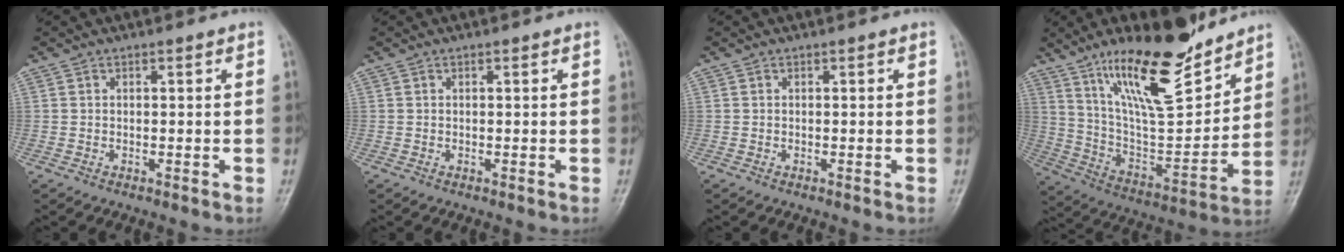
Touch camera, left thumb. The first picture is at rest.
{"total": 0.0}
{"total": 0.0}
{"total": 21.5, "force": [14.8, 6.3, 14.3], "torque": [-0.200, -0.084, 0.260]}